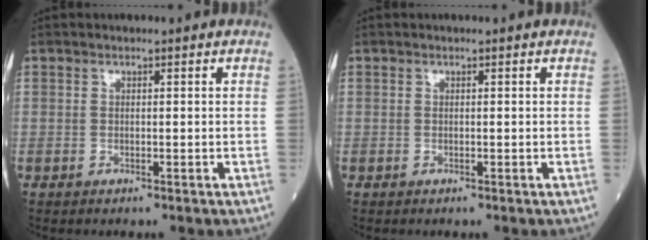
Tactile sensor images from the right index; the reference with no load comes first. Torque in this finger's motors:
{"motor_torque": [0.00, 0.00, 0.00, 0.00]}